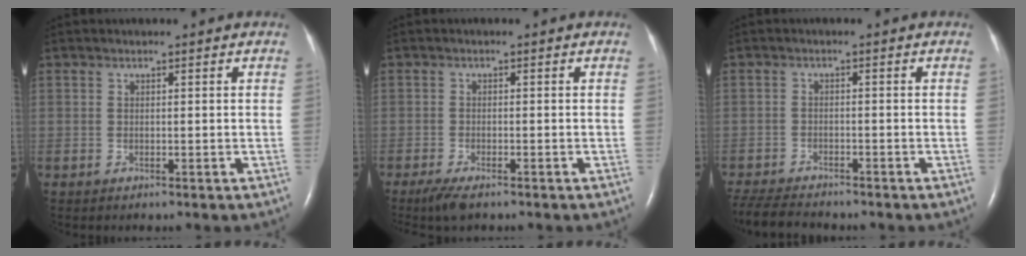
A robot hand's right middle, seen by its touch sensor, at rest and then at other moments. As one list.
[{"total": 3.8, "force": [-2.8, 0.9, 2.5], "torque": [-0.053, -0.011, -0.046]}, {"total": 7.8, "force": [-7.2, 1.2, 2.8], "torque": [-0.051, -0.019, -0.119]}]